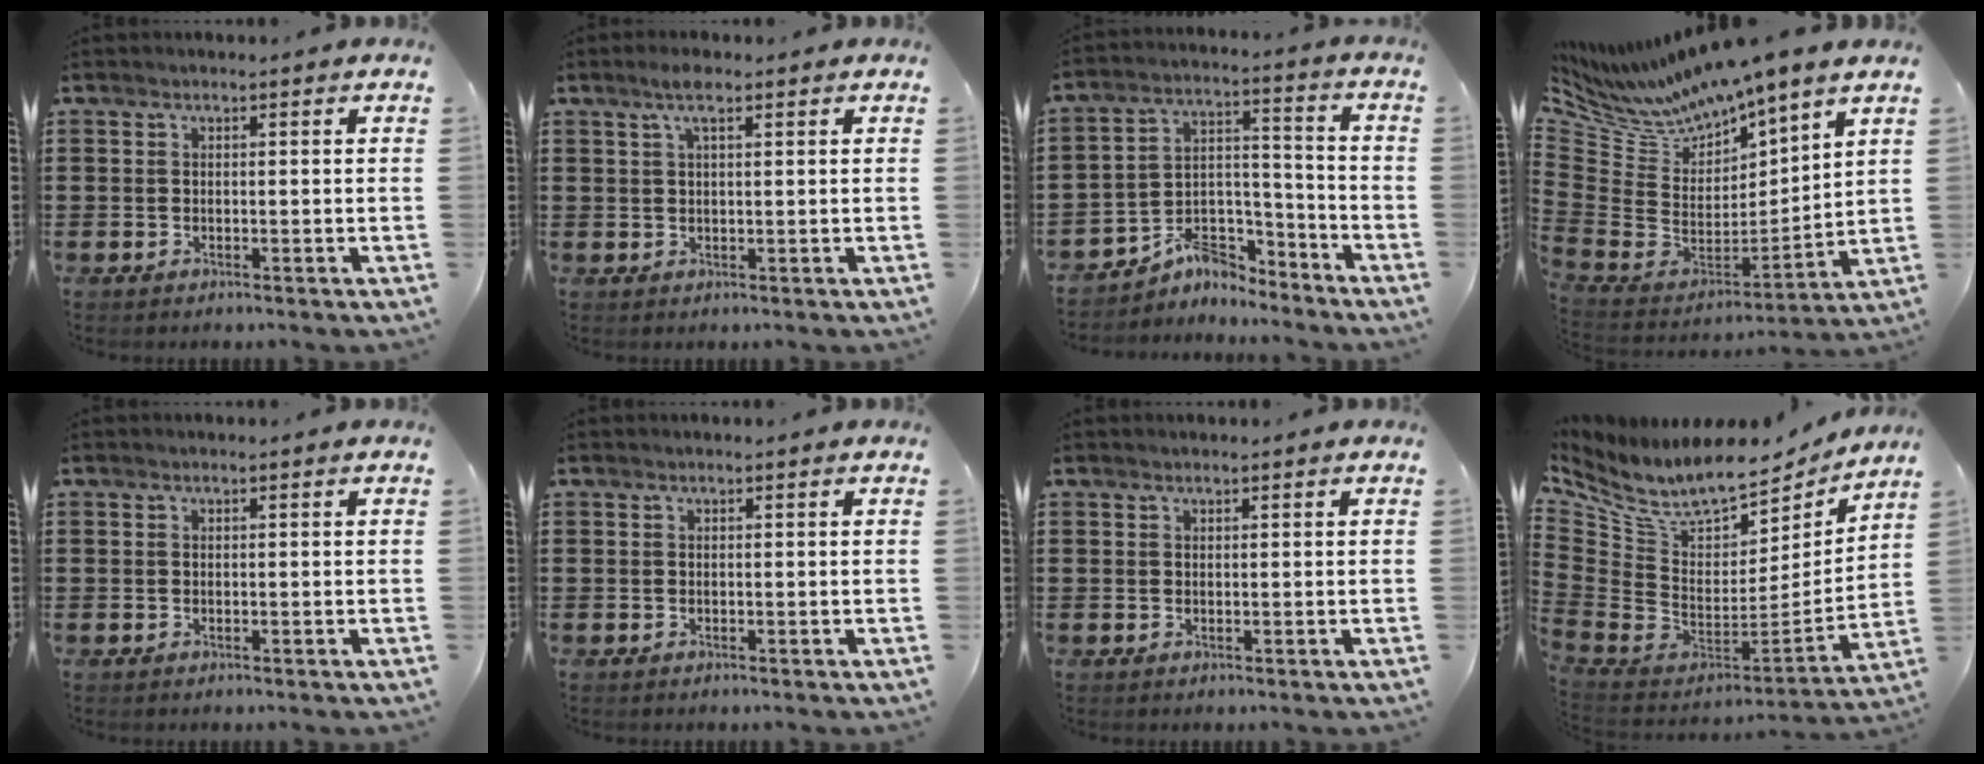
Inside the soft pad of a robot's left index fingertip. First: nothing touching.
{"total": 3.1, "force": [1.7, 0.7, 2.5], "torque": [-0.052, 0.006, 0.029]}
{"total": 7.2, "force": [-6.5, 2.8, 1.4], "torque": [-0.025, 0.023, -0.128]}
{"total": 7.8, "force": [7.6, 1.0, 1.5], "torque": [-0.077, -0.072, 0.130]}
{"total": 0.0}
{"total": 0.0}
{"total": 0.0}
{"total": 10.2, "force": [7.3, 4.2, 5.7], "torque": [-0.142, -0.058, 0.127]}